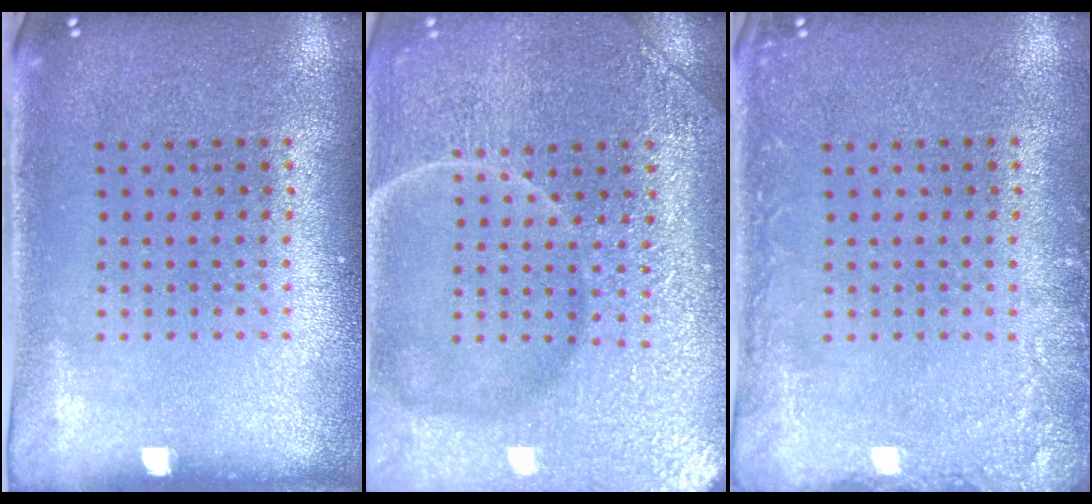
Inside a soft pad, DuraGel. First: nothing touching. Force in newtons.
{"total": 6.9, "press": 6.9, "slide": 0.7}
{"total": 2.0, "press": 2.0, "slide": 0.2}